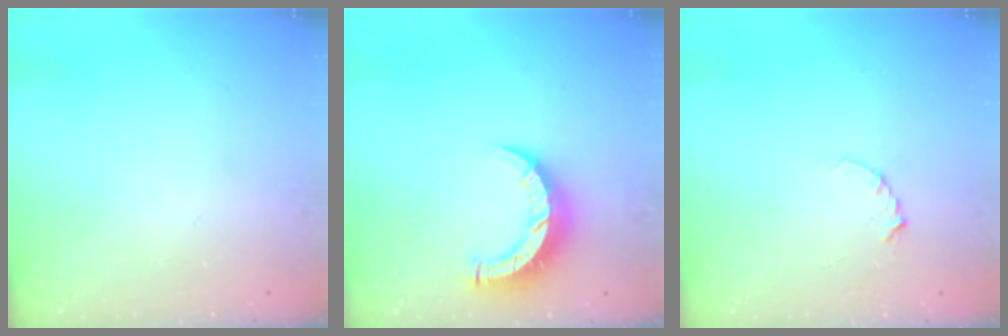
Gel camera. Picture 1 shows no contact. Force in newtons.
{"total": 8.9, "press": 8.9, "slide": 0.8}
{"total": 2.9, "press": 2.9, "slide": 0.3}